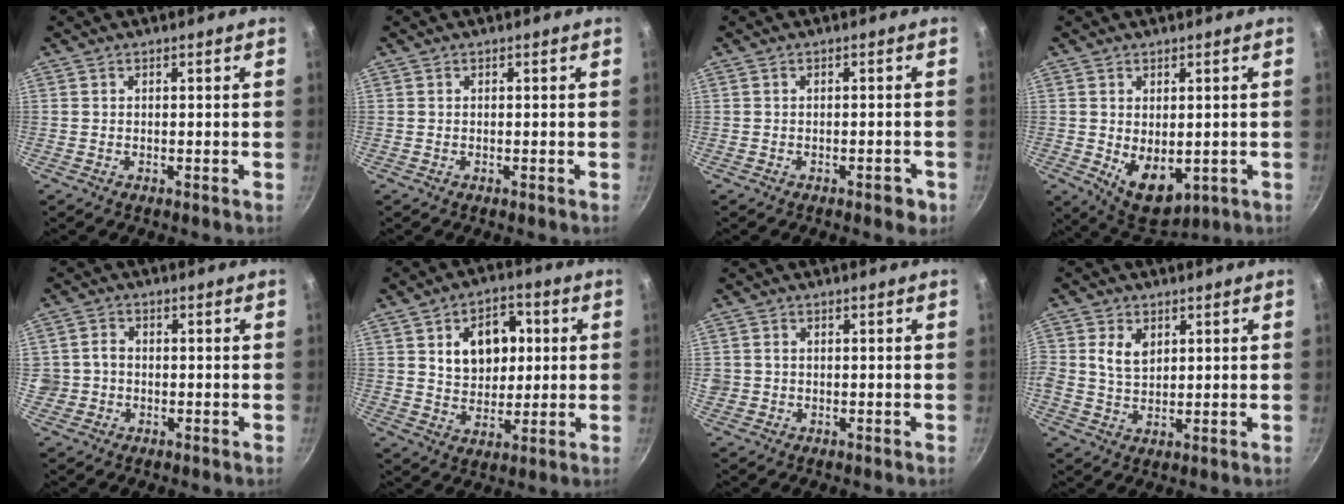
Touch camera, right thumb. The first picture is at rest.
{"total": 0.0}
{"total": 2.8, "force": [-1.4, 1.3, 2.0], "torque": [-0.016, 0.016, -0.009]}
{"total": 8.5, "force": [-0.7, 5.4, 6.5], "torque": [-0.080, -0.019, 0.009]}
{"total": 3.7, "force": [-0.6, 3.4, 1.3], "torque": [-0.001, 0.016, -0.012]}
{"total": 12.3, "force": [2.9, 8.9, 8.0], "torque": [-0.080, -0.003, 0.045]}
{"total": 1.8, "force": [-0.1, 1.7, 0.6], "torque": [-0.006, 0.007, -0.001]}
{"total": 5.6, "force": [1.6, 4.0, 3.6], "torque": [-0.058, -0.006, 0.029]}